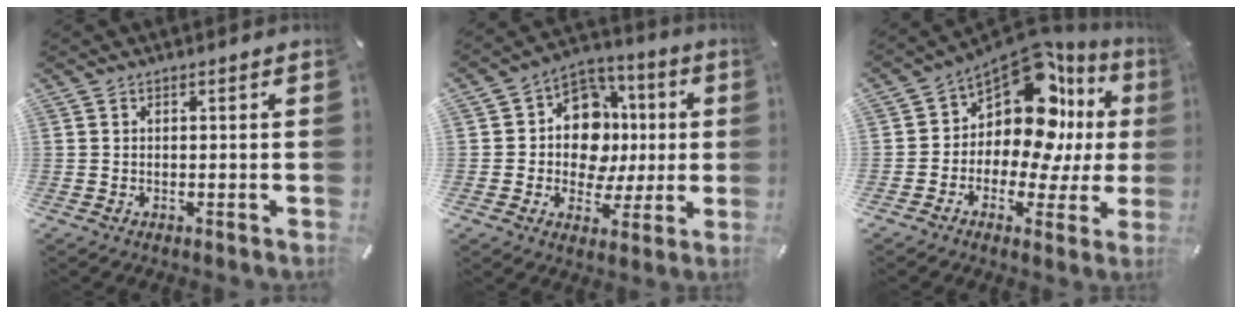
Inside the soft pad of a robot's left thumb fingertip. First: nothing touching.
{"total": 14.1, "force": [-0.7, 12.1, 7.2], "torque": [-0.115, 0.012, -0.002]}
{"total": 15.2, "force": [6.0, 8.7, 10.9], "torque": [-0.186, -0.068, 0.095]}